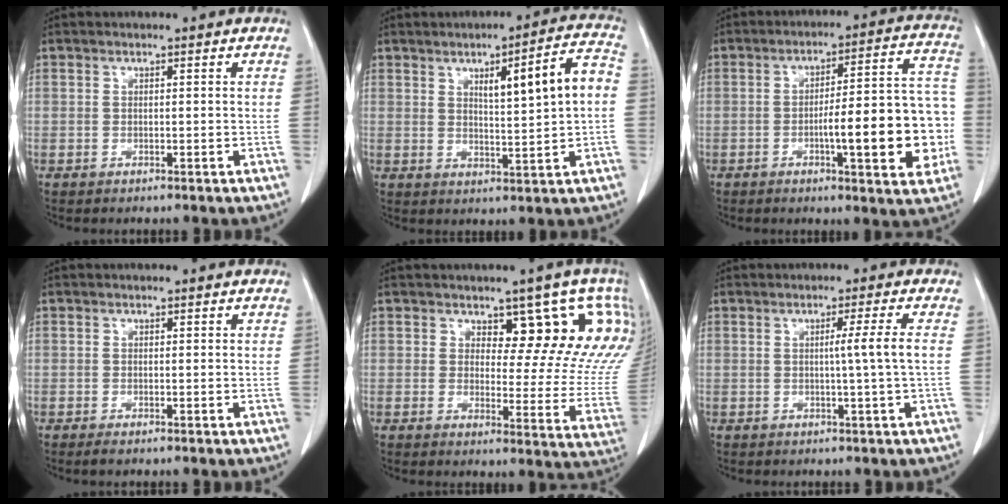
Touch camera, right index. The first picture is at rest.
{"total": 9.6, "force": [1.6, 0.6, 9.4], "torque": [-0.137, 0.015, 0.026]}
{"total": 15.6, "force": [-3.4, 2.9, 14.9], "torque": [-0.196, 0.026, -0.043]}
{"total": 0.9, "force": [-0.6, 0.2, 0.7], "torque": [-0.012, -0.002, -0.010]}
{"total": 12.4, "force": [8.5, 5.3, 7.4], "torque": [-0.058, -0.021, 0.080]}
{"total": 3.3, "force": [-0.1, -1.4, 3.0], "torque": [-0.049, -0.005, 0.001]}